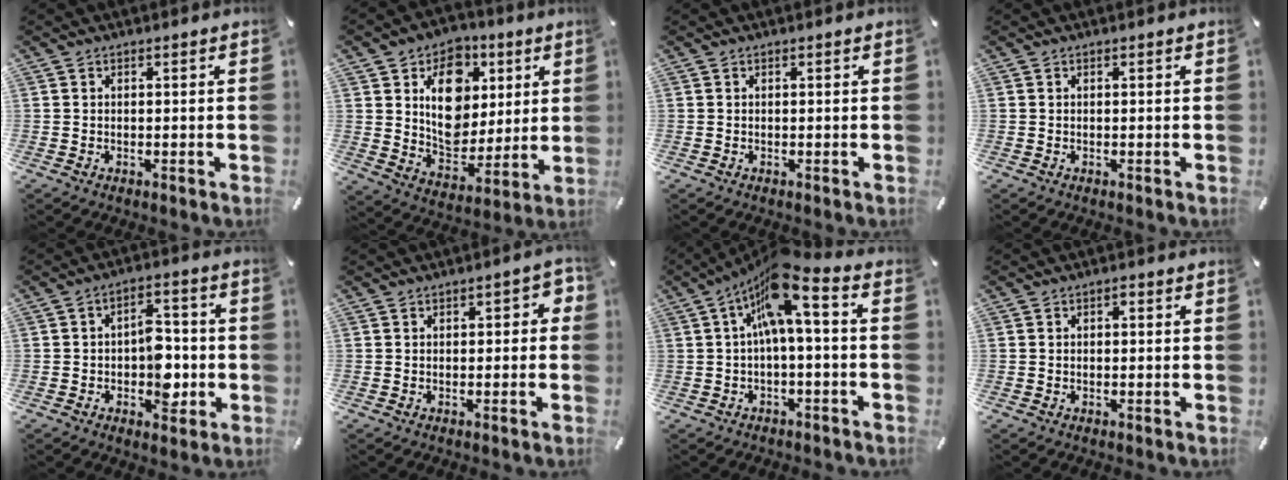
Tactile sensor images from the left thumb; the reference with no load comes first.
{"total": 14.6, "force": [4.5, 12.0, 7.1], "torque": [-0.090, -0.026, 0.086]}
{"total": 0.0}
{"total": 0.0}
{"total": 9.7, "force": [-1.7, 6.4, 7.1], "torque": [-0.079, 0.011, -0.028]}
{"total": 2.9, "force": [-0.6, 1.7, 2.3], "torque": [-0.034, 0.008, -0.014]}
{"total": 11.4, "force": [3.2, 2.4, 10.6], "torque": [-0.191, -0.021, 0.052]}
{"total": 1.2, "force": [-0.1, 0.7, 1.0], "torque": [-0.020, 0.004, -0.003]}